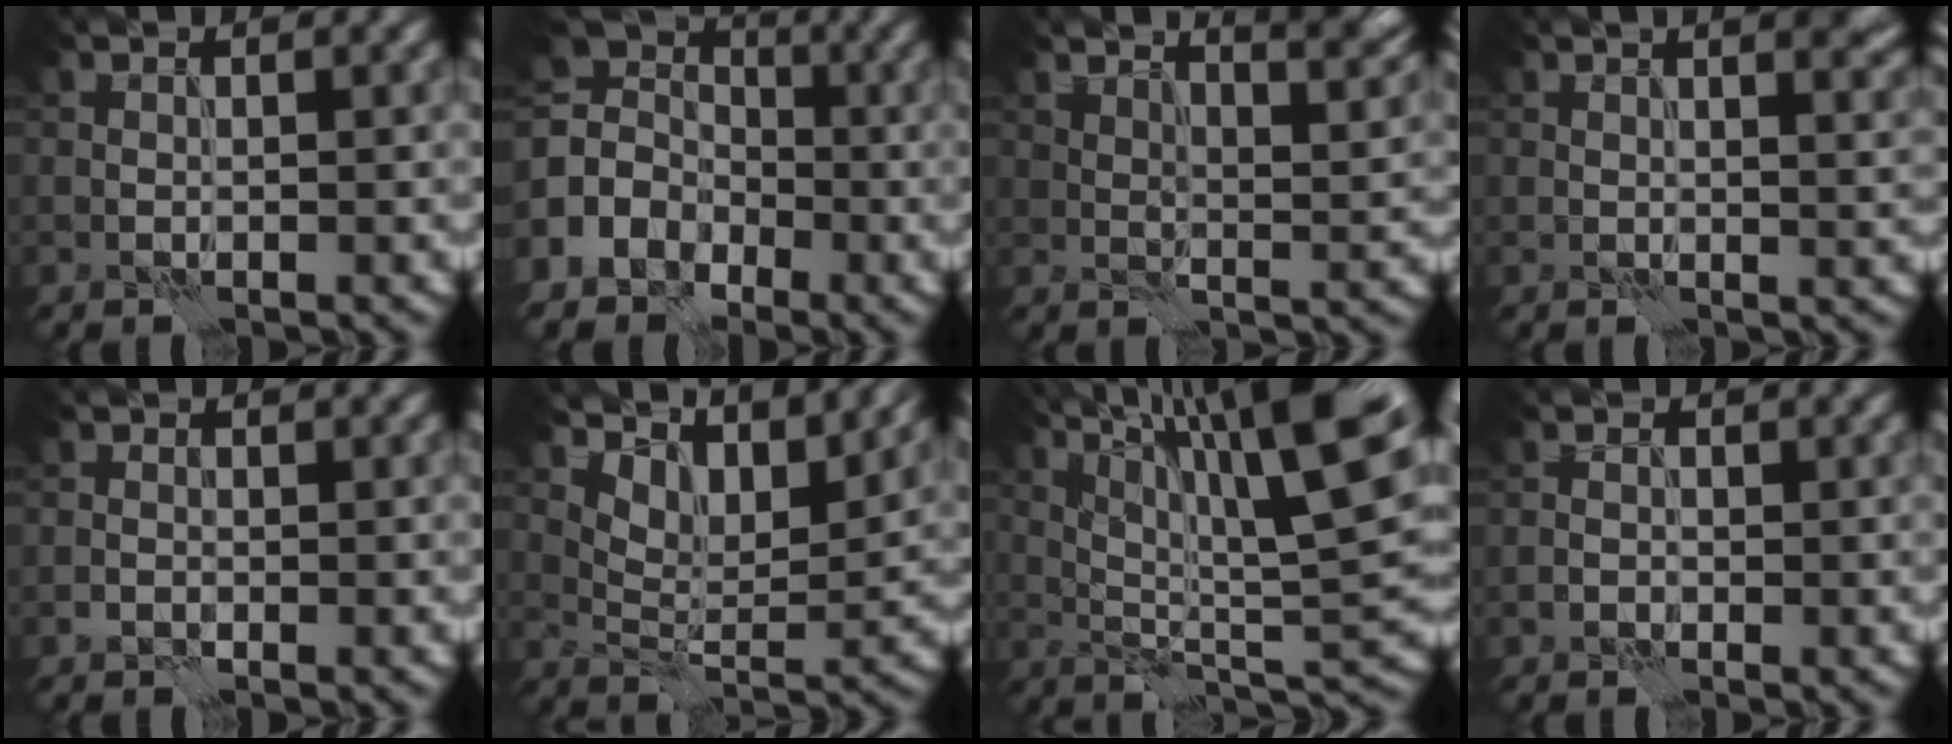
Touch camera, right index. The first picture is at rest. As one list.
[{"total": 5.9, "force": [-2.3, 5.1, 1.8], "torque": [-0.031, 0.004, -0.052]}, {"total": 8.9, "force": [6.3, 2.8, 5.5], "torque": [-0.045, 0.024, 0.062]}, {"total": 7.6, "force": [4.2, 3.4, 5.4], "torque": [-0.028, 0.040, 0.033]}, {"total": 0.6, "force": [-0.4, 0.4, -0.2], "torque": [0.007, -0.002, -0.006]}, {"total": 7.9, "force": [6.3, 2.9, 3.7], "torque": [-0.069, -0.005, 0.100]}, {"total": 14.9, "force": [7.2, 4.2, 12.4], "torque": [-0.206, 0.015, 0.127]}, {"total": 0.8, "force": [-0.5, 0.6, 0.2], "torque": [-0.001, -0.001, -0.006]}]